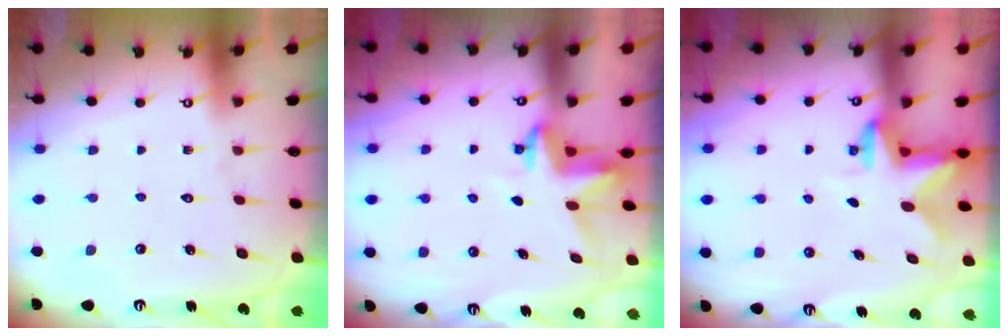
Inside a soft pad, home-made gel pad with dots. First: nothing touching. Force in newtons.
{"total": 3.7, "press": 3.7, "slide": 0.3}
{"total": 2.7, "press": 2.6, "slide": 0.5}